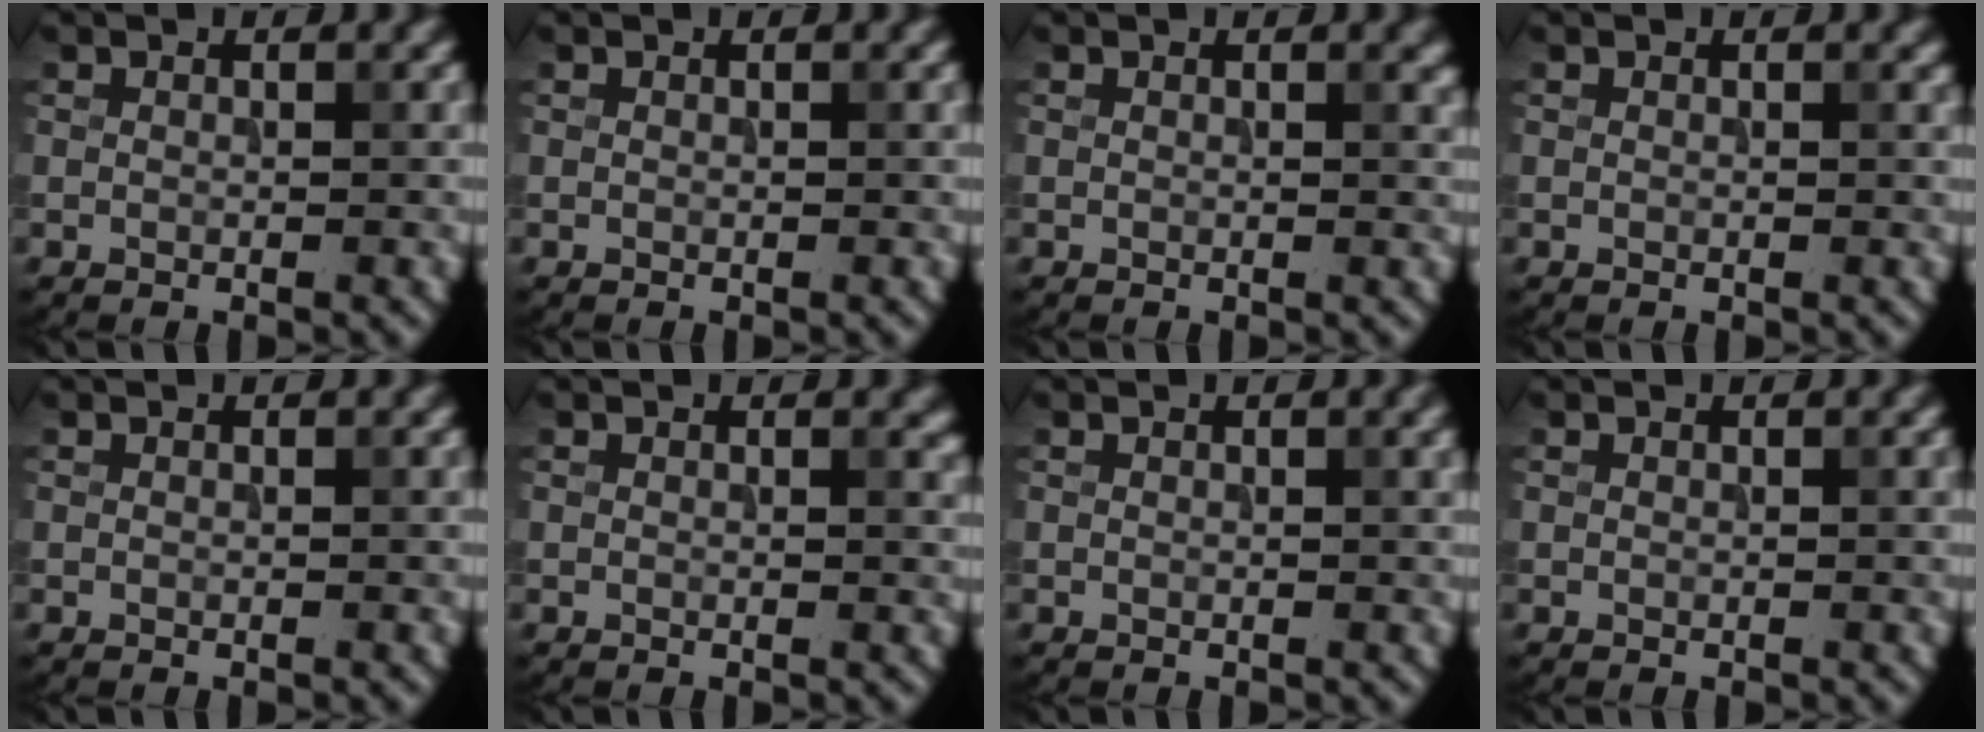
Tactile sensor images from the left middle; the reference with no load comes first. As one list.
[{"total": 0.0}, {"total": 0.7, "force": [0.5, 0.1, 0.5], "torque": [-0.008, -0.001, 0.009]}, {"total": 0.0}, {"total": 0.0}, {"total": 0.6, "force": [0.5, 0.2, 0.3], "torque": [-0.005, -0.003, 0.009]}, {"total": 0.8, "force": [0.4, 0.2, 0.6], "torque": [-0.013, 0.002, 0.009]}, {"total": 0.0}]